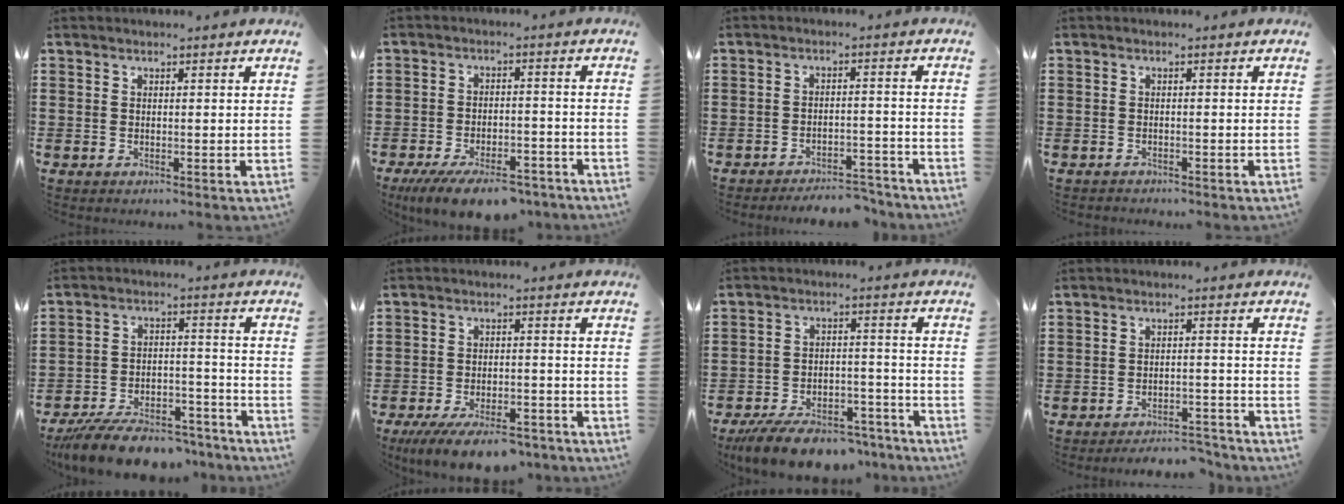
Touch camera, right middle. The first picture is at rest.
{"total": 7.8, "force": [-6.6, 2.0, 3.6], "torque": [-0.060, 0.011, -0.120]}
{"total": 4.1, "force": [-4.0, 0.3, 0.5], "torque": [-0.011, 0.004, -0.084]}
{"total": 0.6, "force": [-0.6, 0.1, 0.0], "torque": [-0.002, -0.001, -0.014]}
{"total": 9.4, "force": [-8.6, 2.0, 3.3], "torque": [-0.056, 0.026, -0.162]}
{"total": 7.1, "force": [-6.1, 1.7, 3.2], "torque": [-0.055, 0.006, -0.113]}
{"total": 8.9, "force": [-7.8, 2.3, 3.6], "torque": [-0.056, 0.025, -0.144]}
{"total": 3.8, "force": [-3.7, 0.3, 0.5], "torque": [-0.013, 0.003, -0.077]}